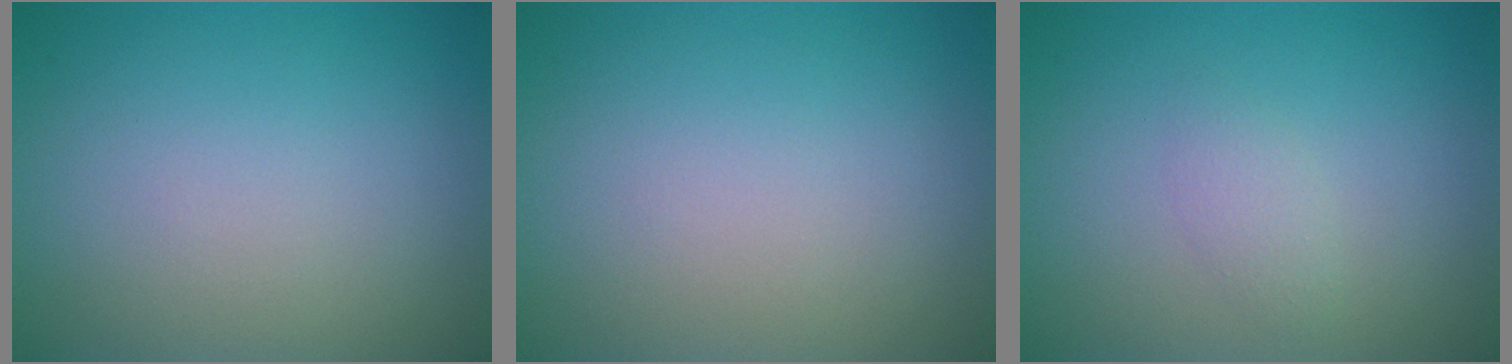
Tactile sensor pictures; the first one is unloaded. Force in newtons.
{"total": 0.0}
{"total": 1.2, "press": 1.2, "slide": 0.1}